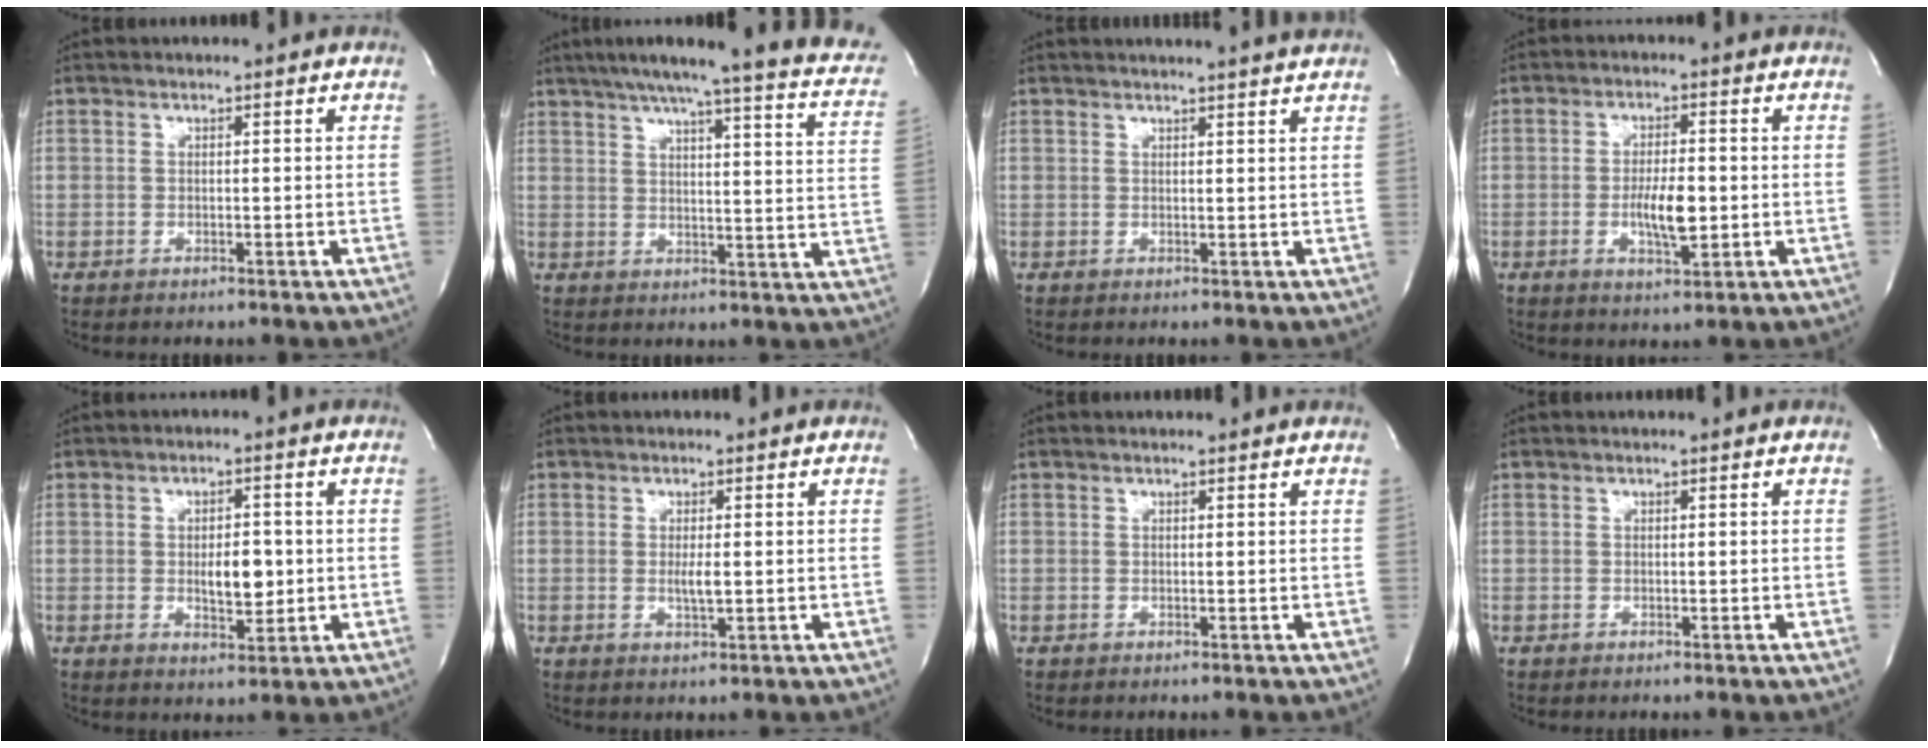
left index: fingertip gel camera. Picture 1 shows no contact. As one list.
[{"total": 21.2, "force": [16.9, 1.6, 12.6], "torque": [-0.176, -0.021, 0.192]}, {"total": 5.8, "force": [5.4, -0.9, 2.1], "torque": [-0.026, 0.002, 0.048]}, {"total": 5.8, "force": [-1.6, 1.5, 5.3], "torque": [-0.098, -0.011, -0.023]}, {"total": 5.0, "force": [-0.9, 2.2, 4.5], "torque": [-0.065, -0.008, -0.008]}, {"total": 2.0, "force": [-0.6, 0.2, 1.9], "torque": [-0.039, -0.009, -0.009]}, {"total": 0.6, "force": [0.6, 0.1, 0.1], "torque": [-0.009, 0.002, 0.002]}, {"total": 0.0}]